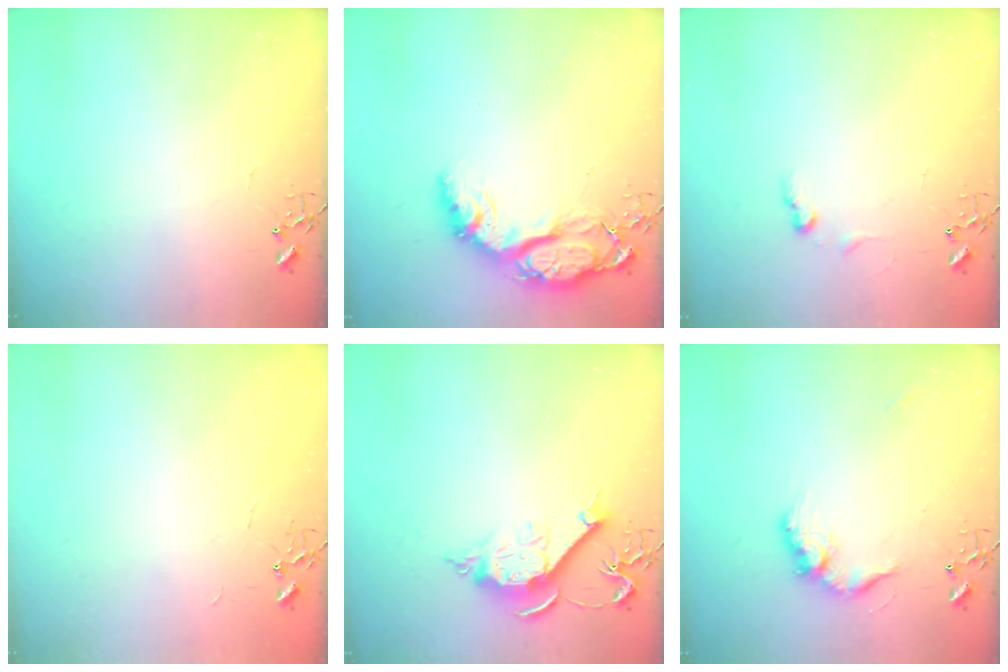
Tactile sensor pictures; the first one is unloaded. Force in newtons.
{"total": 15.4, "press": 15.3, "slide": 1.2}
{"total": 6.0, "press": 6.0, "slide": 0.8}
{"total": 1.8, "press": 1.8, "slide": 0.2}
{"total": 10.9, "press": 10.9, "slide": 0.7}
{"total": 12.6, "press": 12.6, "slide": 0.7}